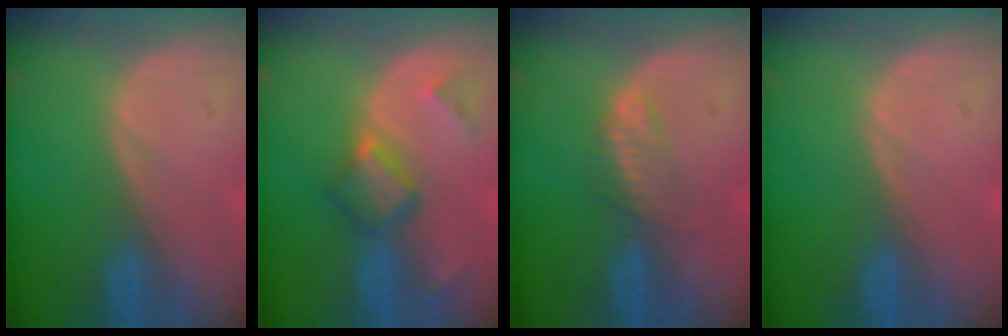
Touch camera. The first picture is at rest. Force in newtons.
{"total": 5.5, "press": 5.0, "slide": 2.2}
{"total": 2.5, "press": 2.4, "slide": 0.3}
{"total": 0.0}